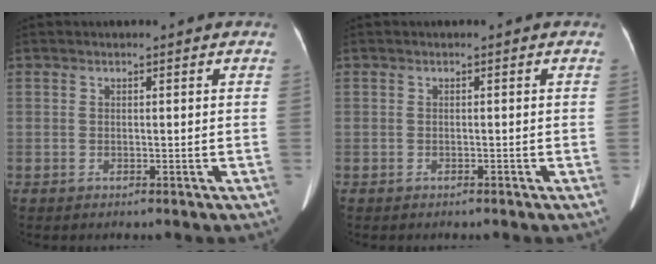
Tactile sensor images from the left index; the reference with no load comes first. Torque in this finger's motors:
{"motor_torque": [-0.21, 0.10, 0.00, -0.01]}